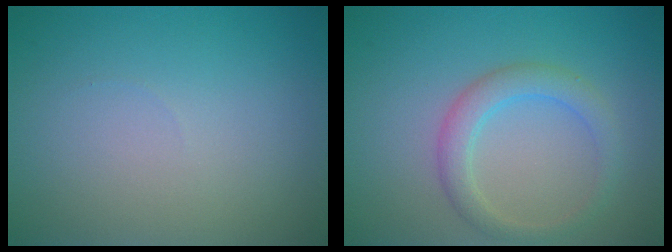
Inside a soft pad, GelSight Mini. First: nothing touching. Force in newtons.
{"total": 2.8, "press": 2.8, "slide": 0.1}